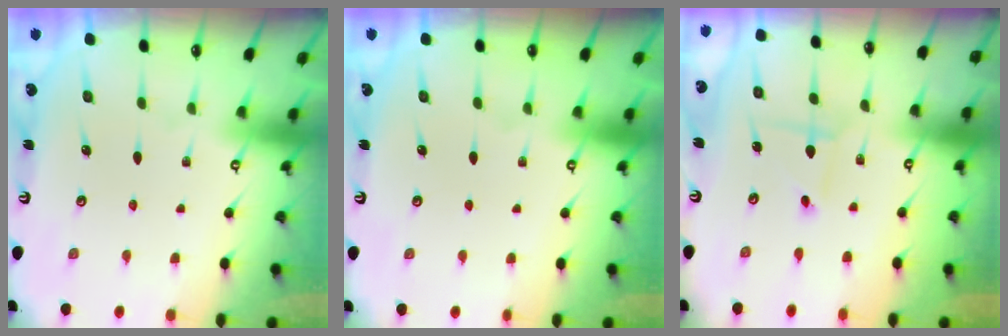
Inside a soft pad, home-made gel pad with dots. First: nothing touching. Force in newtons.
{"total": 0.0}
{"total": 1.4, "press": 1.3, "slide": 0.1}